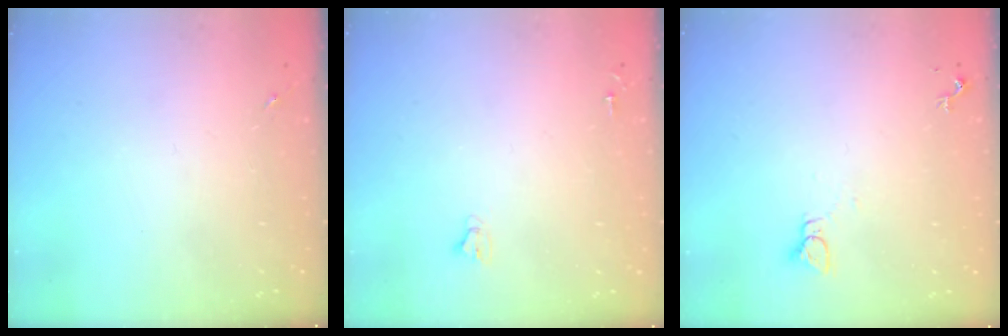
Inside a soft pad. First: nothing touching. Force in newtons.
{"total": 2.0, "press": 2.0, "slide": 0.2}
{"total": 2.2, "press": 2.2, "slide": 0.1}